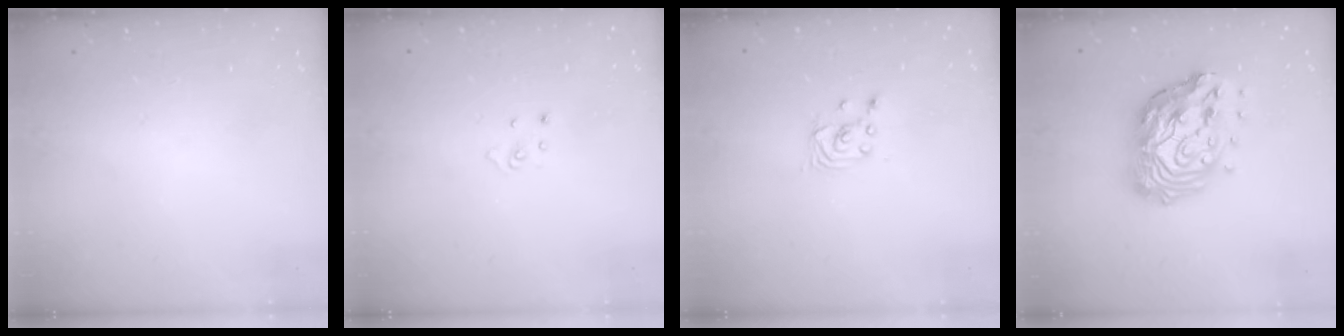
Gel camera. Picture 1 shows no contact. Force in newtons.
{"total": 3.0, "press": 2.9, "slide": 0.3}
{"total": 2.2, "press": 2.2, "slide": 0.2}
{"total": 18.3, "press": 18.2, "slide": 1.8}